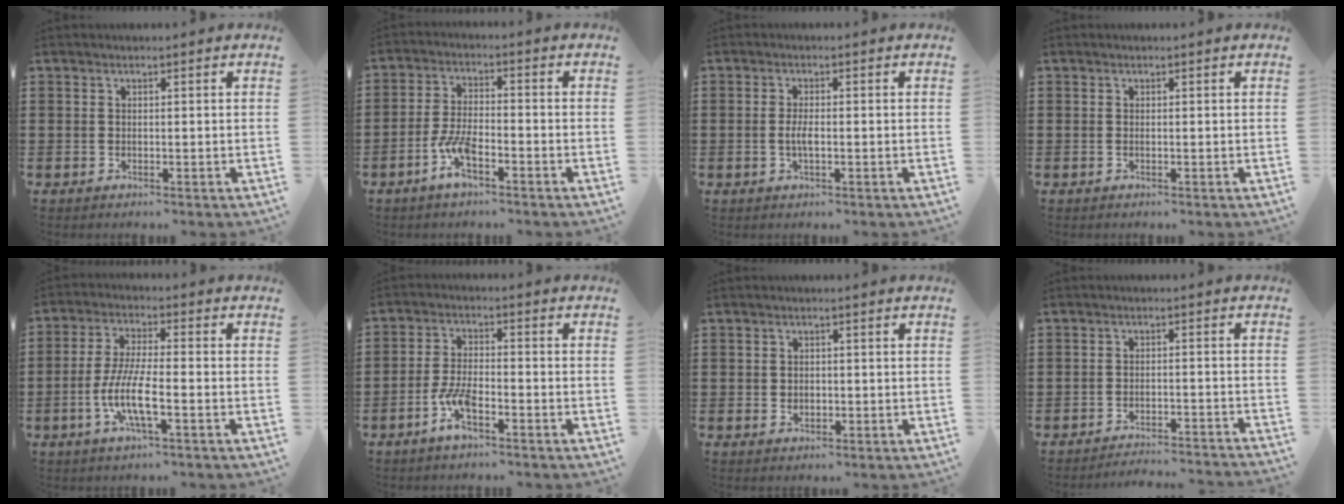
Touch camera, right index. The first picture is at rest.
{"total": 5.8, "force": [-3.2, 1.4, 4.7], "torque": [-0.120, -0.012, -0.065]}
{"total": 2.5, "force": [-0.4, 0.7, 2.3], "torque": [-0.049, -0.002, -0.010]}
{"total": 0.0}
{"total": 8.0, "force": [-2.8, 1.5, 7.3], "torque": [-0.163, -0.016, -0.060]}
{"total": 5.5, "force": [-3.0, 1.4, 4.4], "torque": [-0.108, -0.008, -0.061]}
{"total": 1.1, "force": [0.0, 0.9, 0.7], "torque": [-0.015, 0.006, -0.001]}
{"total": 2.9, "force": [-2.9, -0.3, 0.1], "torque": [-0.006, -0.002, -0.061]}